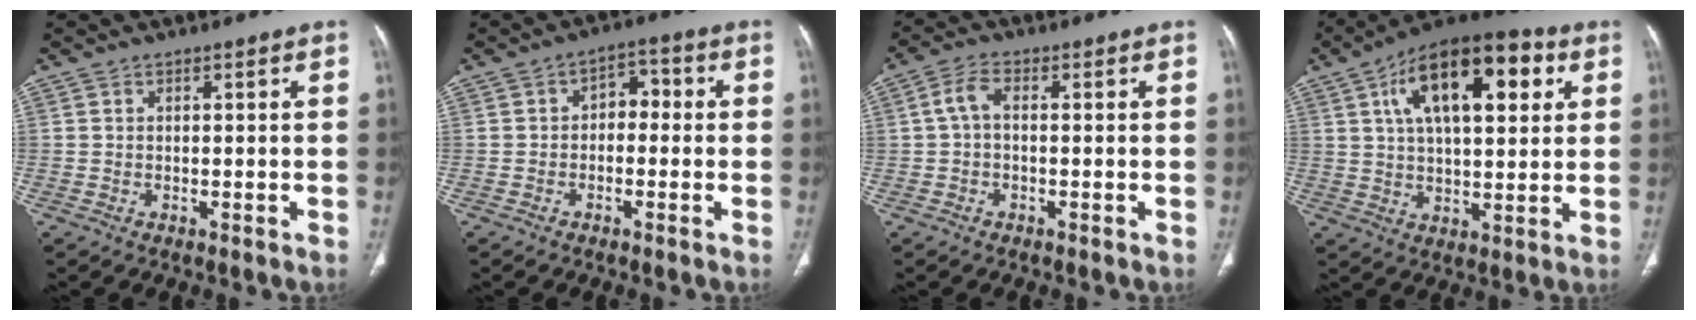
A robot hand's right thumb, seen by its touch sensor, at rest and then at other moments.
{"total": 4.6, "force": [-0.4, 3.2, 3.3], "torque": [-0.028, 0.024, -0.018]}
{"total": 3.7, "force": [0.0, 2.0, 3.1], "torque": [-0.063, 0.012, -0.004]}
{"total": 20.2, "force": [7.0, 9.2, 16.5], "torque": [-0.239, 0.007, 0.106]}